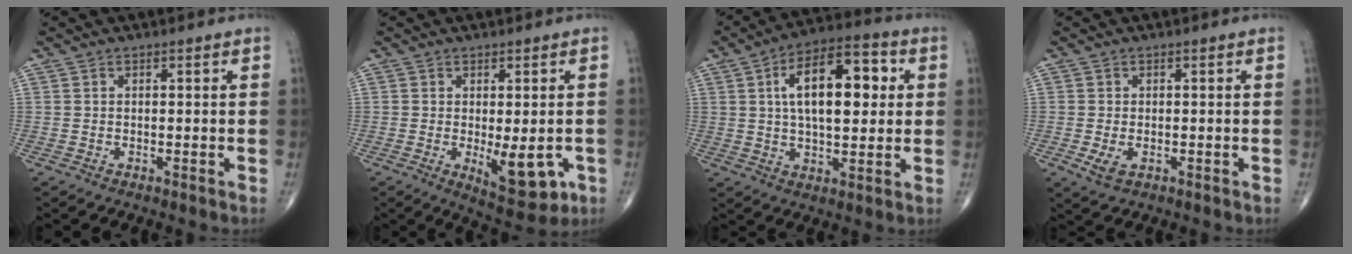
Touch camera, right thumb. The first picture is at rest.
{"total": 8.7, "force": [-2.0, 3.6, 7.7], "torque": [-0.084, -0.016, -0.018]}
{"total": 16.3, "force": [3.4, 7.8, 13.9], "torque": [-0.203, 0.014, 0.051]}
{"total": 2.8, "force": [-0.8, 1.6, 2.1], "torque": [-0.043, -0.004, -0.012]}